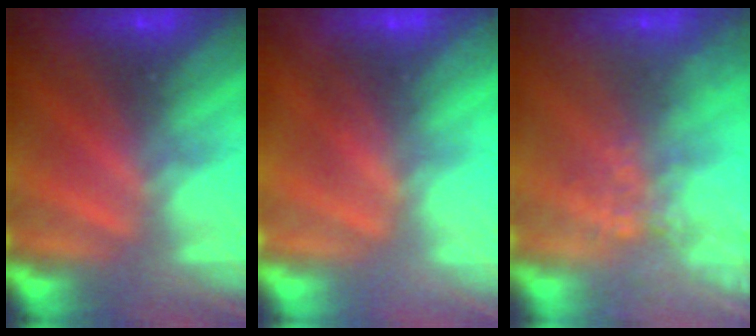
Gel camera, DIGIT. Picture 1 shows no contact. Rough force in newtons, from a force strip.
{"total": 2.7}
{"total": 5.7}